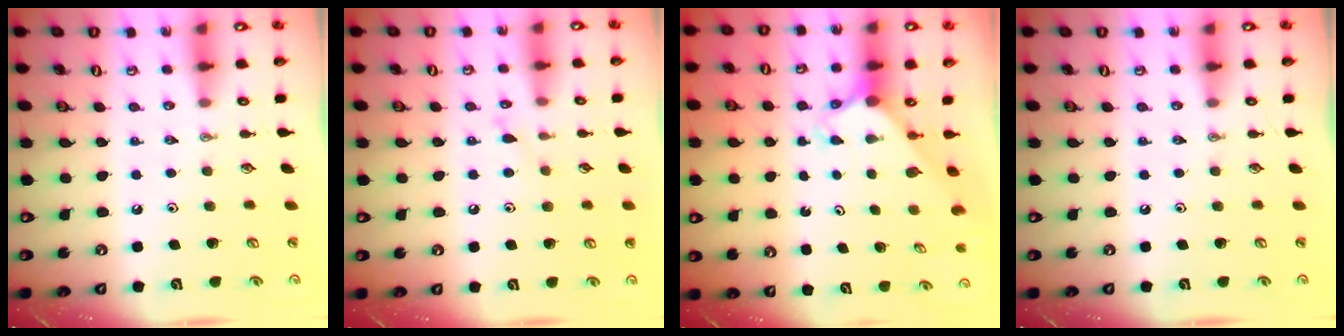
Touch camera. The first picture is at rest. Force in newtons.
{"total": 8.4, "press": 8.4, "slide": 0.6}
{"total": 2.7, "press": 2.7, "slide": 0.0}
{"total": 0.0}